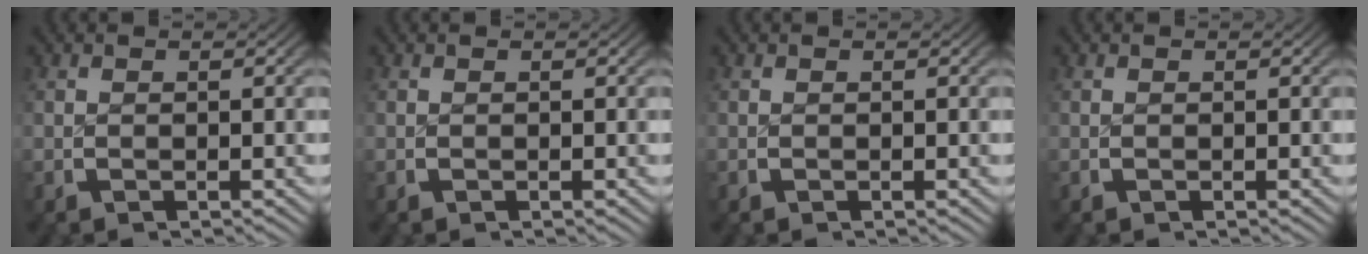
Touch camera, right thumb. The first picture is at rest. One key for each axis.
{"total": 0.0}
{"total": 0.0}
{"total": 0.0}